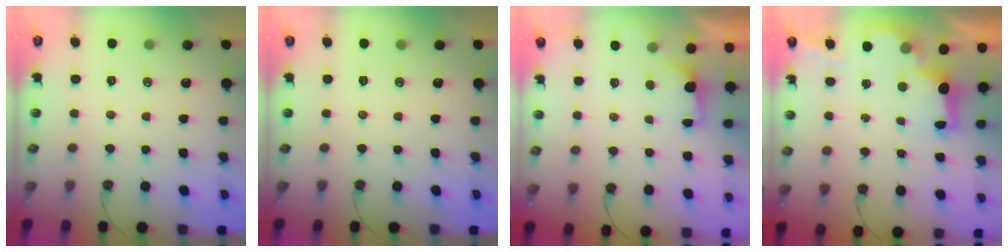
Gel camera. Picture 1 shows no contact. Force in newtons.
{"total": 0.0}
{"total": 1.6, "press": 1.4, "slide": 0.8}
{"total": 2.7, "press": 2.6, "slide": 0.9}